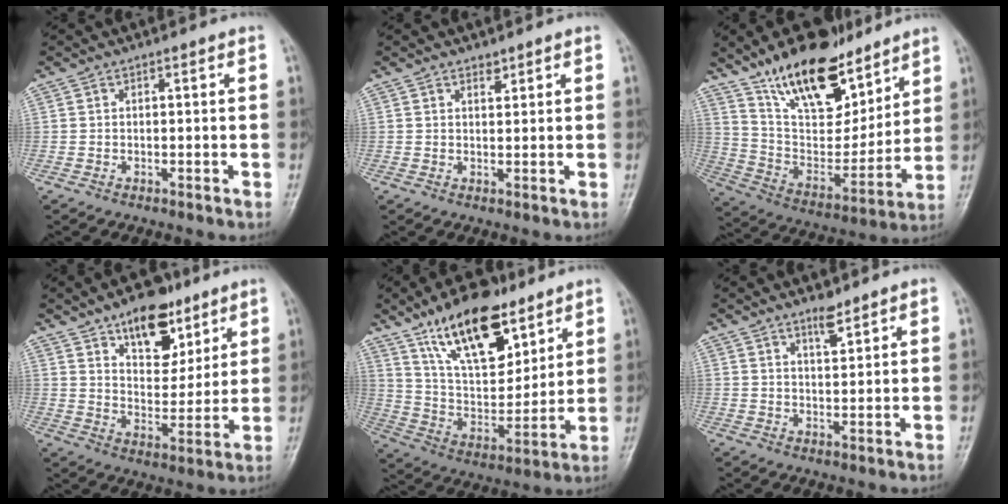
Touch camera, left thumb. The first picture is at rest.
{"total": 1.4, "force": [1.1, 0.7, 0.4], "torque": [0.002, -0.009, 0.017]}
{"total": 21.9, "force": [14.9, 9.8, 12.7], "torque": [-0.158, -0.071, 0.264]}
{"total": 13.0, "force": [7.9, 7.0, 7.5], "torque": [-0.075, -0.046, 0.128]}
{"total": 19.9, "force": [12.4, 9.0, 12.7], "torque": [-0.165, -0.061, 0.226]}
{"total": 3.4, "force": [2.7, 1.0, 1.8], "torque": [-0.022, -0.021, 0.045]}